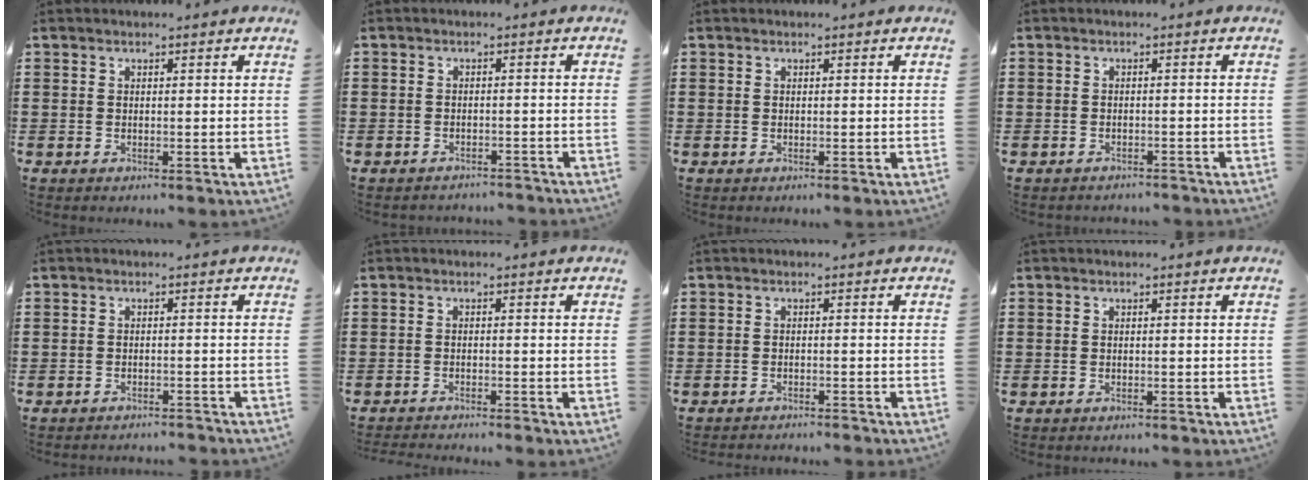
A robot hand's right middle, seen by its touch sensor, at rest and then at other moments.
{"total": 1.9, "force": [-1.8, 0.4, -0.2], "torque": [-0.002, 0.001, -0.042]}
{"total": 0.0}
{"total": 1.5, "force": [-1.4, 0.4, -0.2], "torque": [-0.001, 0.002, -0.033]}
{"total": 1.7, "force": [-1.7, -0.1, -0.1], "torque": [-0.003, 0.000, -0.037]}
{"total": 1.6, "force": [-1.6, -0.1, 0.1], "torque": [-0.004, 0.002, -0.032]}
{"total": 1.3, "force": [-1.3, -0.1, 0.1], "torque": [-0.004, 0.003, -0.027]}
{"total": 0.6, "force": [-0.6, 0.2, -0.1], "torque": [0.001, 0.002, -0.013]}